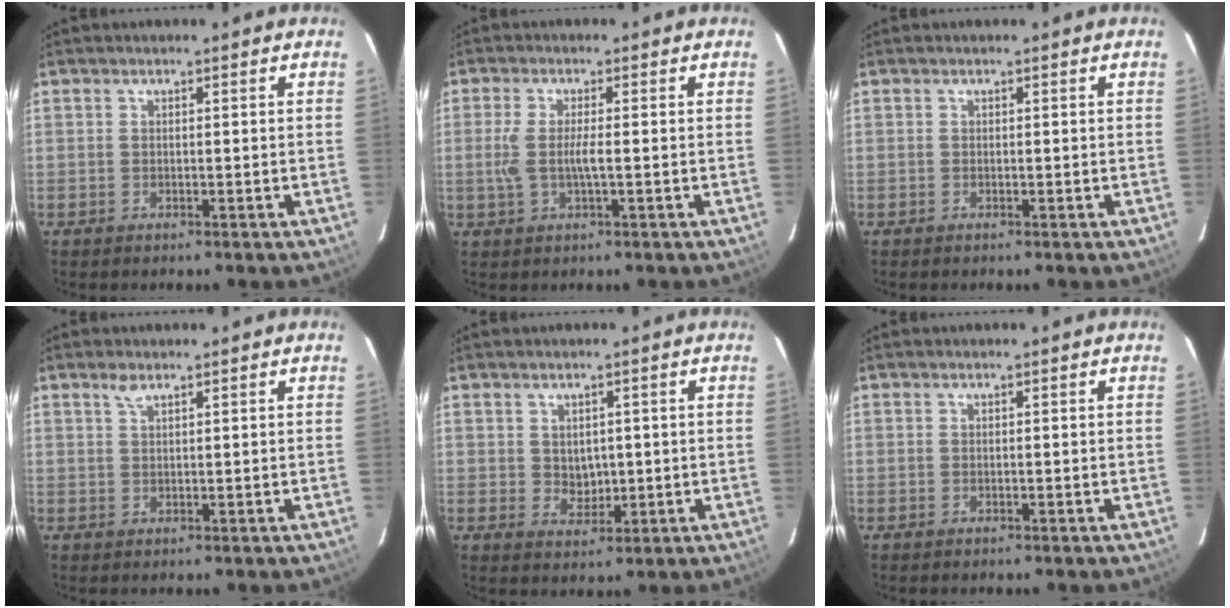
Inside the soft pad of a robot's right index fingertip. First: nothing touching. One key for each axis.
{"total": 5.0, "fx": -0.5, "fy": 0.9, "fz": 4.9, "tx": -0.103, "ty": -0.002, "tz": -0.009}
{"total": 0.0}
{"total": 1.5, "fx": 1.1, "fy": 0.5, "fz": 0.9, "tx": -0.016, "ty": 0.004, "tz": 0.021}
{"total": 3.6, "fx": 0.5, "fy": 3.0, "fz": 1.9, "tx": -0.029, "ty": 0.002, "tz": 0.016}
{"total": 0.0}